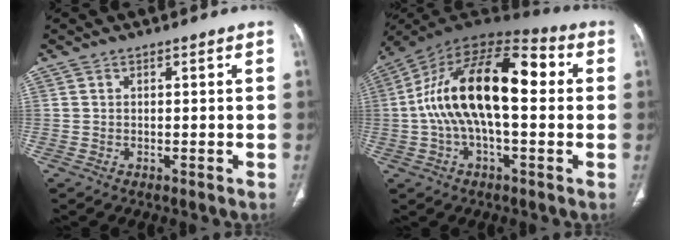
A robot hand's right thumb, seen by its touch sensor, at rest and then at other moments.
{"total": 21.4, "force": [1.5, 9.9, 18.9], "torque": [-0.325, 0.049, 0.013]}